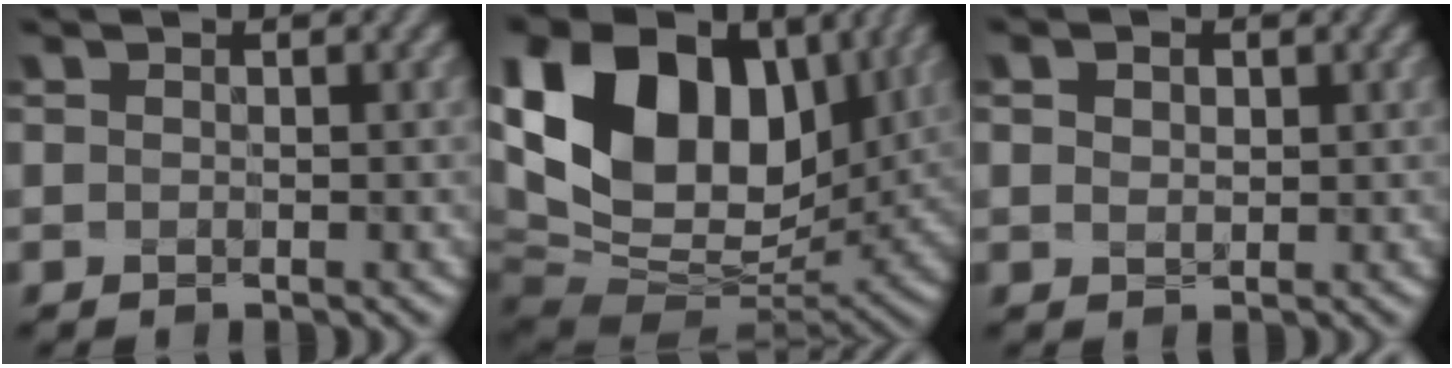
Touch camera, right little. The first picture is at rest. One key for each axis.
{"total": 15.1, "fx": 4.6, "fy": 10.0, "fz": 10.4, "tx": -0.196, "ty": 0.022, "tz": 0.084}
{"total": 1.4, "fx": 0.6, "fy": 1.0, "fz": 0.8, "tx": -0.020, "ty": 0.010, "tz": 0.007}